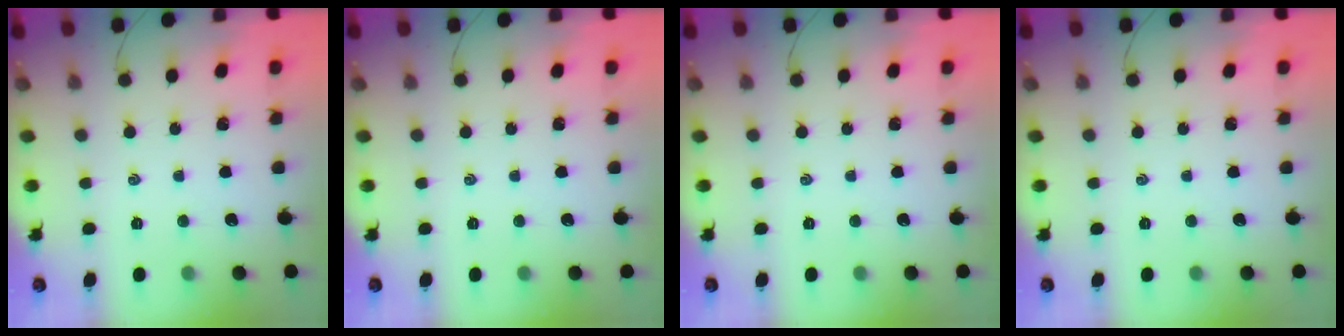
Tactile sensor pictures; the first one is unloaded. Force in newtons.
{"total": 0.0}
{"total": 0.0}
{"total": 0.0}